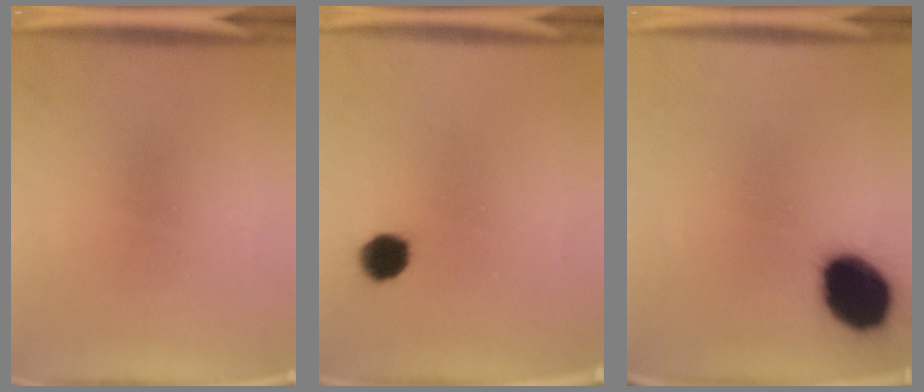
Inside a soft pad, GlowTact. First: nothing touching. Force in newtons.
{"total": 5.0}
{"total": 16.8}